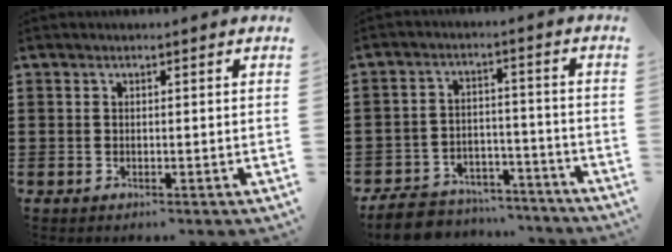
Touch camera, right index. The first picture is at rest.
{"total": 7.1, "force": [-6.6, 2.1, 1.7], "torque": [-0.037, 0.020, -0.128]}